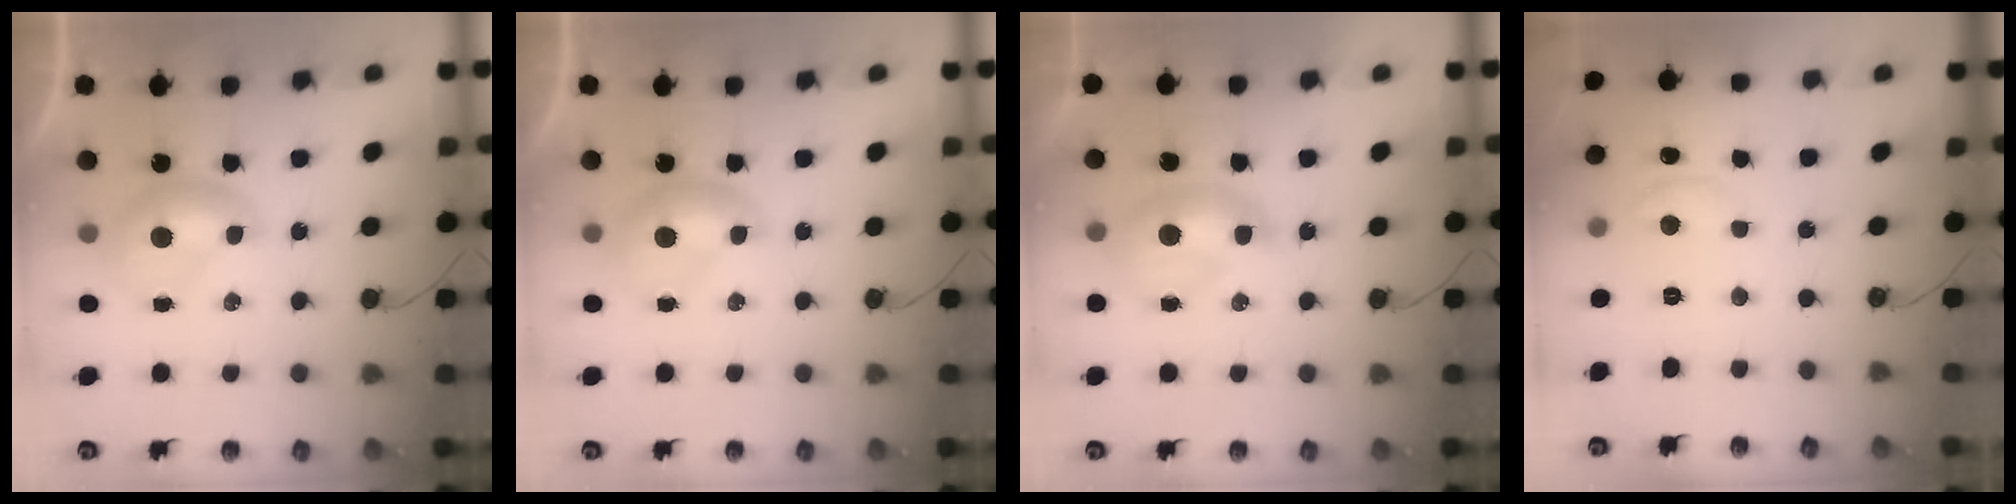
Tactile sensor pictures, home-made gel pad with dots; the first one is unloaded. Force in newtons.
{"total": 0.0}
{"total": 2.4, "press": 2.3, "slide": 0.6}
{"total": 1.1, "press": 1.1, "slide": 0.2}